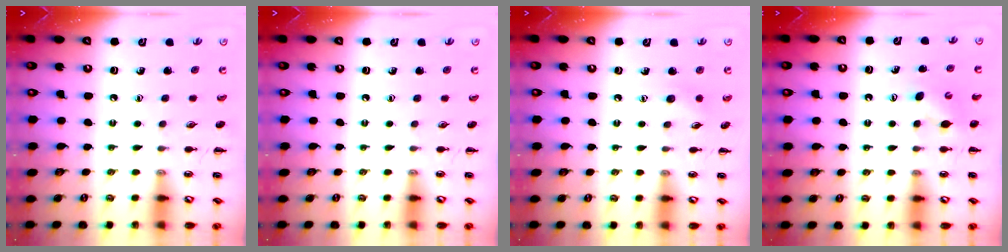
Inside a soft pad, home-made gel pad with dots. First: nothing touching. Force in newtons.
{"total": 0.0}
{"total": 5.9, "press": 5.7, "slide": 1.5}
{"total": 4.8, "press": 4.7, "slide": 1.3}